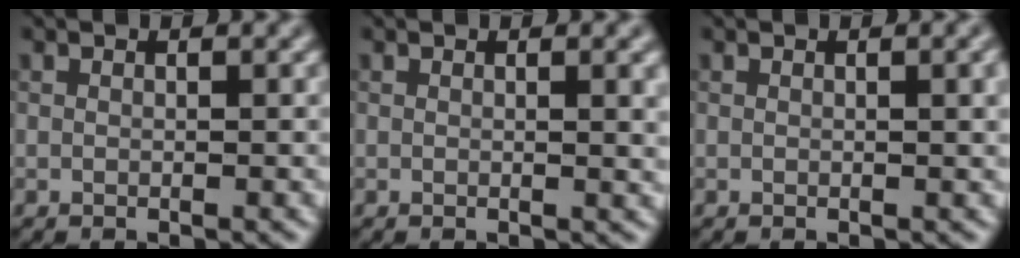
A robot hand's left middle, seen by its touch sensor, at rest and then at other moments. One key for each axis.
{"total": 2.0, "fx": 0.5, "fy": 0.6, "fz": 1.8, "tx": -0.016, "ty": 0.003, "tz": 0.005}
{"total": 1.9, "fx": 0.5, "fy": 0.5, "fz": 1.8, "tx": -0.019, "ty": 0.004, "tz": 0.004}